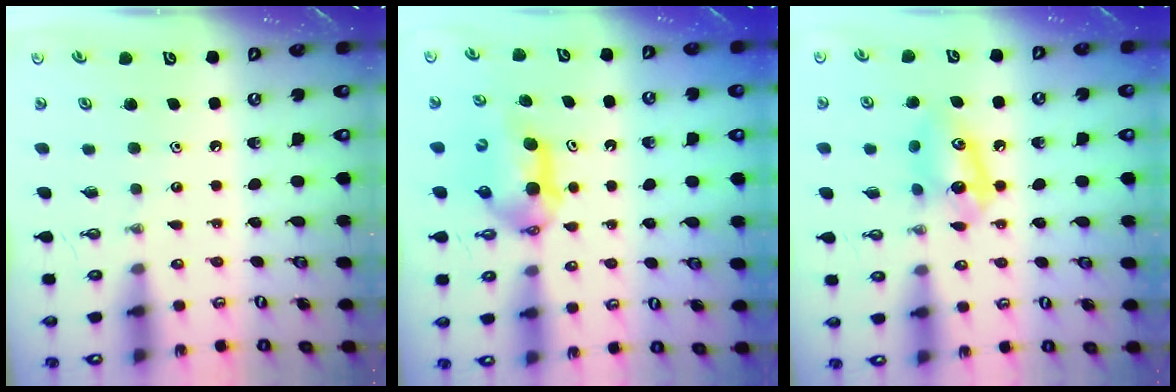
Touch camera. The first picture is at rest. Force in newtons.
{"total": 6.3, "press": 6.1, "slide": 1.4}
{"total": 7.7, "press": 7.5, "slide": 1.3}